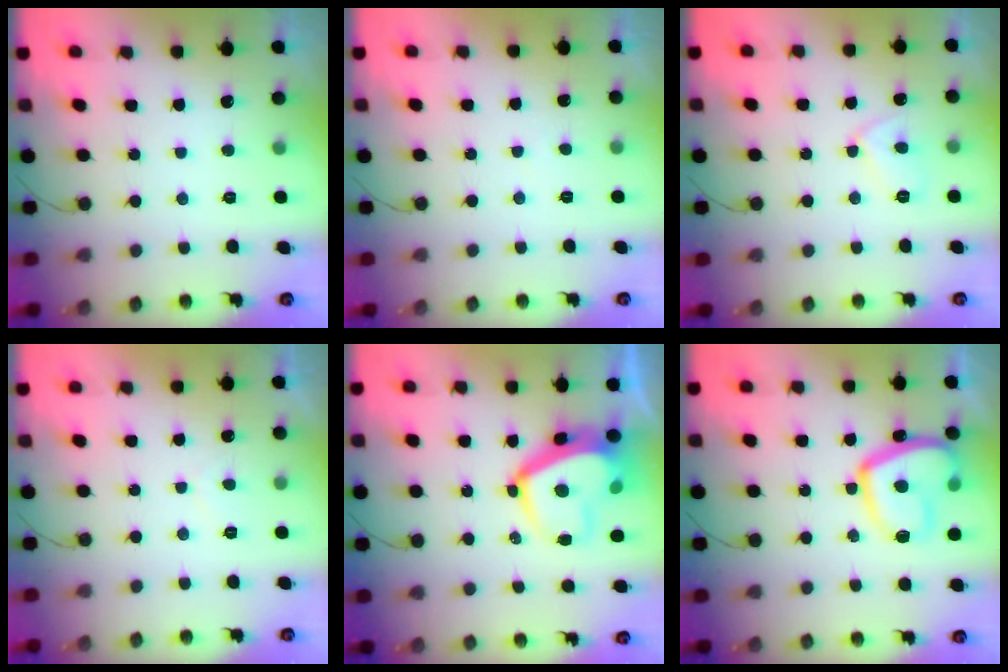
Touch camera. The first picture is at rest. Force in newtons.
{"total": 1.3, "press": 1.3, "slide": 0.4}
{"total": 6.5, "press": 6.4, "slide": 0.6}
{"total": 0.6, "press": 0.0, "slide": 0.6}
{"total": 12.7, "press": 12.6, "slide": 1.1}
{"total": 15.8, "press": 15.7, "slide": 1.9}